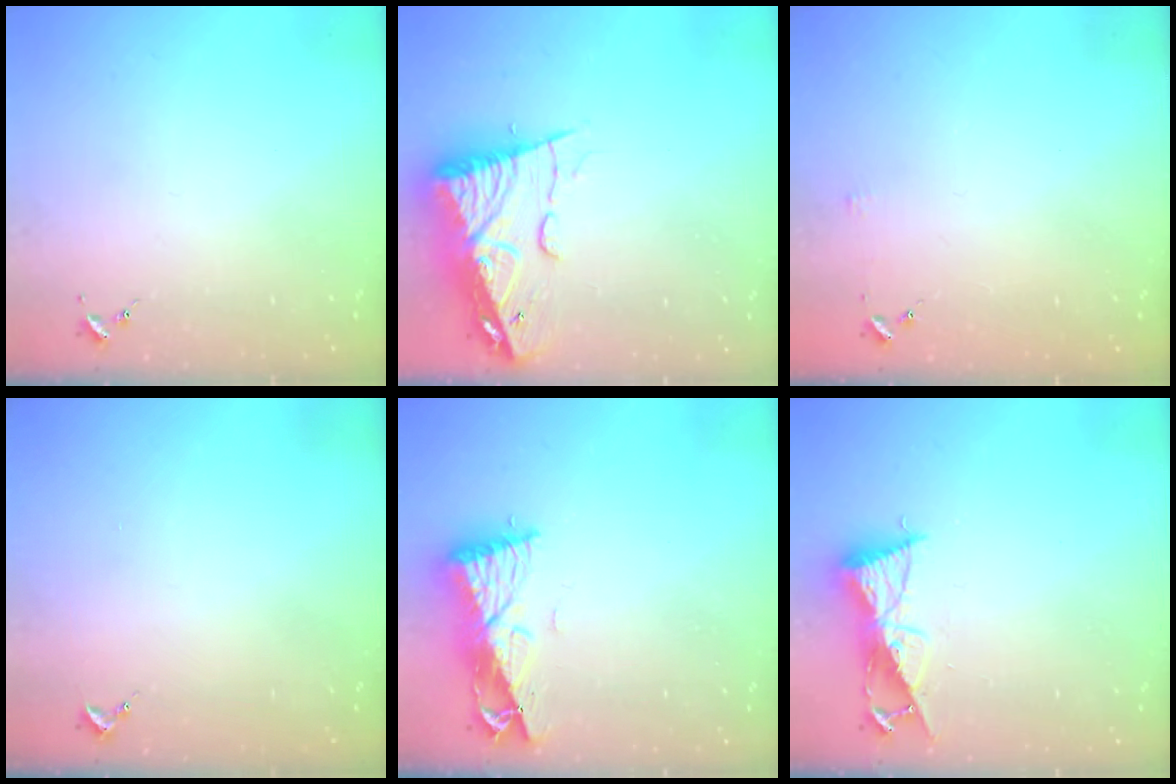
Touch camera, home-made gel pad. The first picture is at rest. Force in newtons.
{"total": 13.3, "press": 13.2, "slide": 1.2}
{"total": 3.3, "press": 3.2, "slide": 0.4}
{"total": 0.9, "press": 0.9, "slide": 0.1}
{"total": 10.1, "press": 10.0, "slide": 1.4}
{"total": 8.6, "press": 8.6, "slide": 0.3}